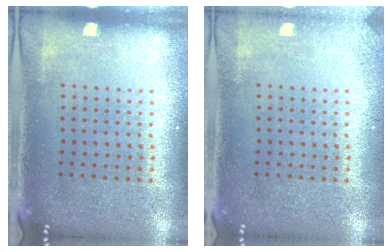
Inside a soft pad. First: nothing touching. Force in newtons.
{"total": 1.1, "press": 1.1, "slide": 0.1}